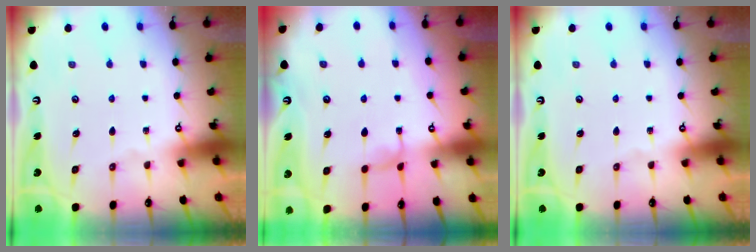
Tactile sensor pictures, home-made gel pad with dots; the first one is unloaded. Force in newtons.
{"total": 0.8, "press": 0.0, "slide": 0.8}
{"total": 0.0}